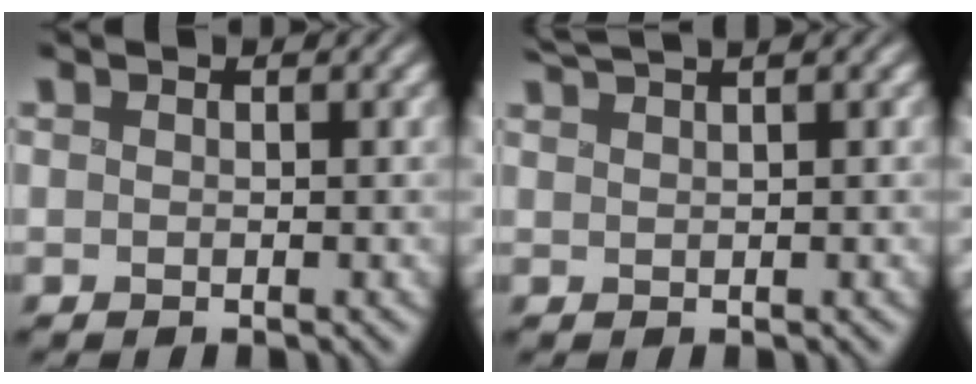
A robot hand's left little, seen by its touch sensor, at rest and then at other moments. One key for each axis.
{"total": 2.5, "fx": 2.3, "fy": -0.3, "fz": 1.0, "tx": -0.027, "ty": 0.017, "tz": 0.045}